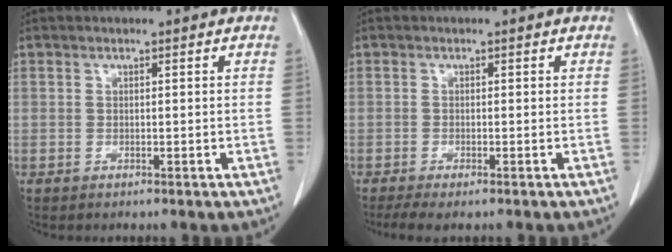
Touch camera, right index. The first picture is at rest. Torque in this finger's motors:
{"motor_torque": [0.11, -0.08, 0.15, 0.03]}